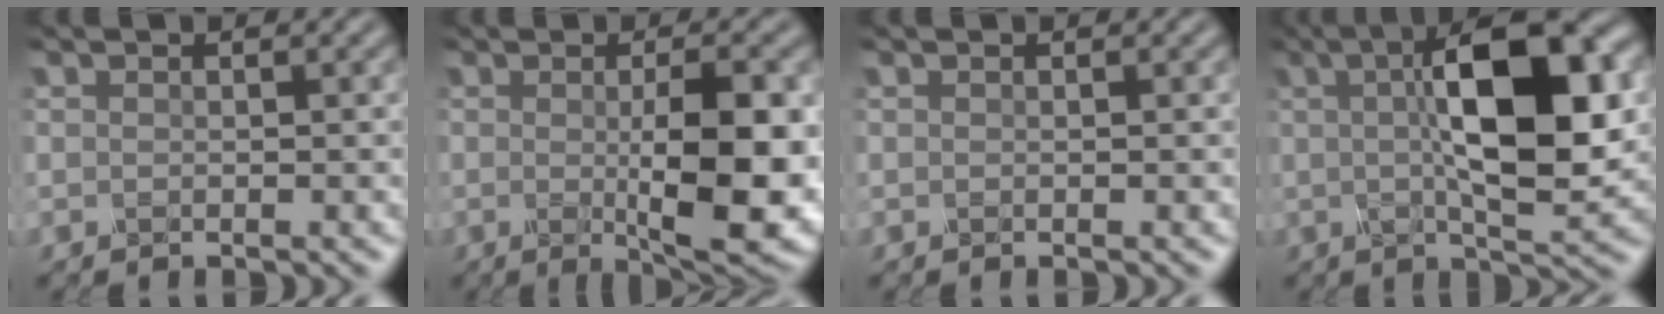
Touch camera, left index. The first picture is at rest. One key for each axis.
{"total": 9.2, "fx": -0.7, "fy": 2.5, "fz": 8.8, "tx": -0.126, "ty": -0.014, "tz": -0.005}
{"total": 0.0}
{"total": 12.1, "fx": 1.9, "fy": 3.7, "fz": 11.3, "tx": -0.164, "ty": 0.011, "tz": 0.027}